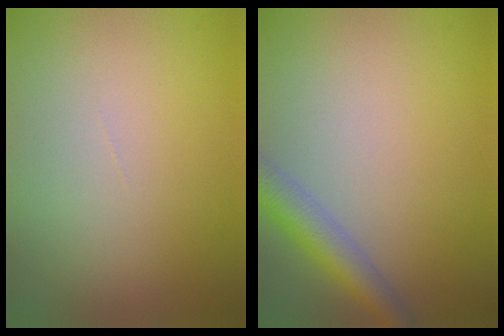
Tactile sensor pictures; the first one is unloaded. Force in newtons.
{"total": 3.3, "press": 3.3, "slide": 0.1}